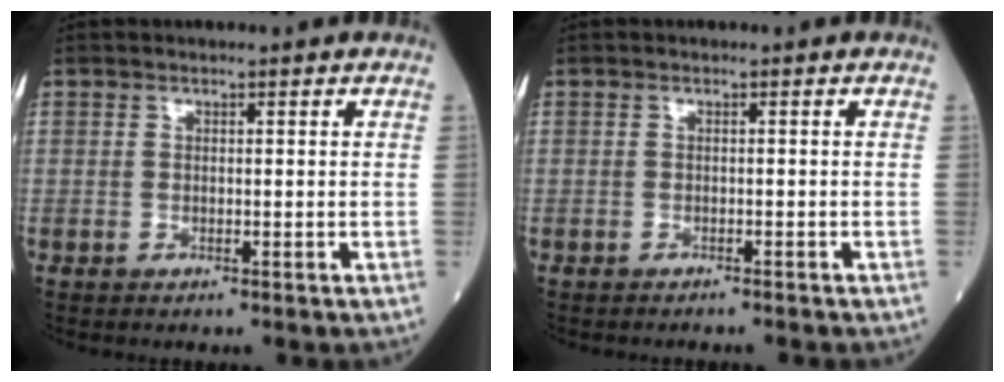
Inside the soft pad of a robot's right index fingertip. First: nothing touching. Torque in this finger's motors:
{"motor_torque": [-0.10, -0.04, -0.04, -0.01]}